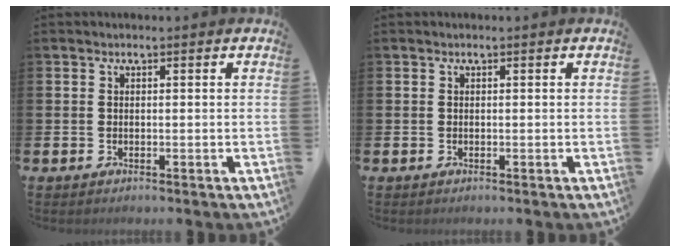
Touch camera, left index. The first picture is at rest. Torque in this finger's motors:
{"motor_torque": [0.00, 0.00, 0.00, 0.00]}